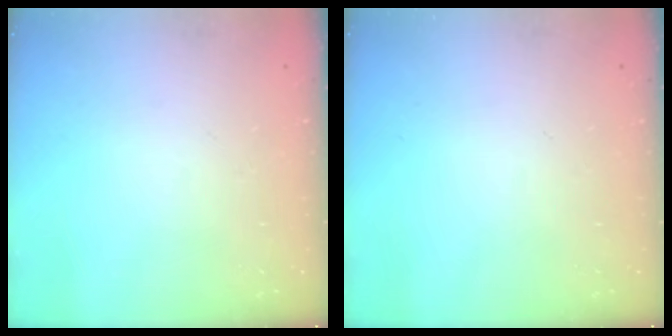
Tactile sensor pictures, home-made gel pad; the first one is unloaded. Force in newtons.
{"total": 0.0}